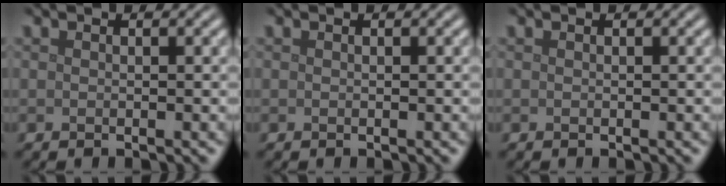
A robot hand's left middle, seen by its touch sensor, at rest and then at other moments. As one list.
[{"total": 0.0}, {"total": 0.0}]